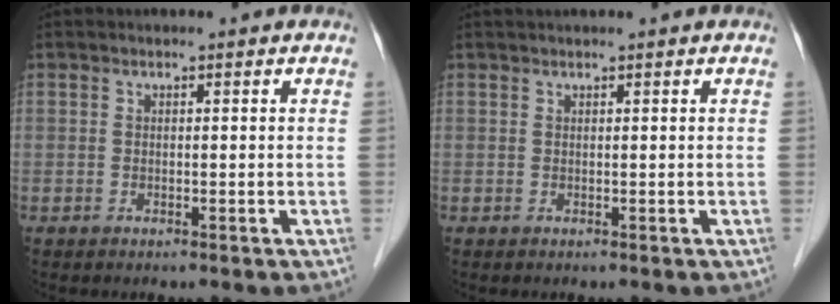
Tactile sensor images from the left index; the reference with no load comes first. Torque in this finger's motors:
{"motor_torque": [-0.04, -0.71, 0.29, 0.07]}